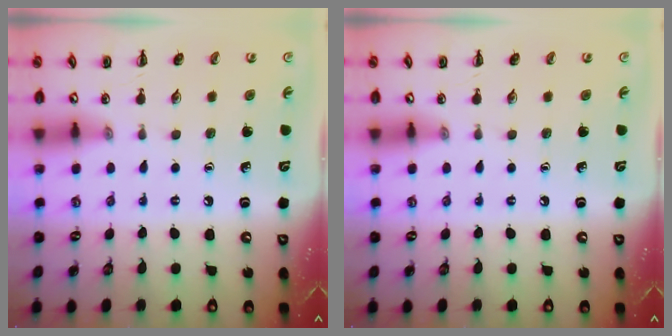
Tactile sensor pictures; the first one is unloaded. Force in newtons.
{"total": 0.0}